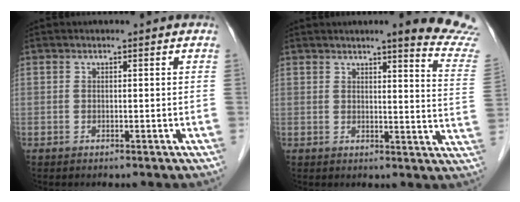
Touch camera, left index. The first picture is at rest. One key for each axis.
{"total": 13.7, "fx": 12.8, "fy": -0.3, "fz": 4.9, "tx": -0.040, "ty": -0.083, "tz": 0.119}